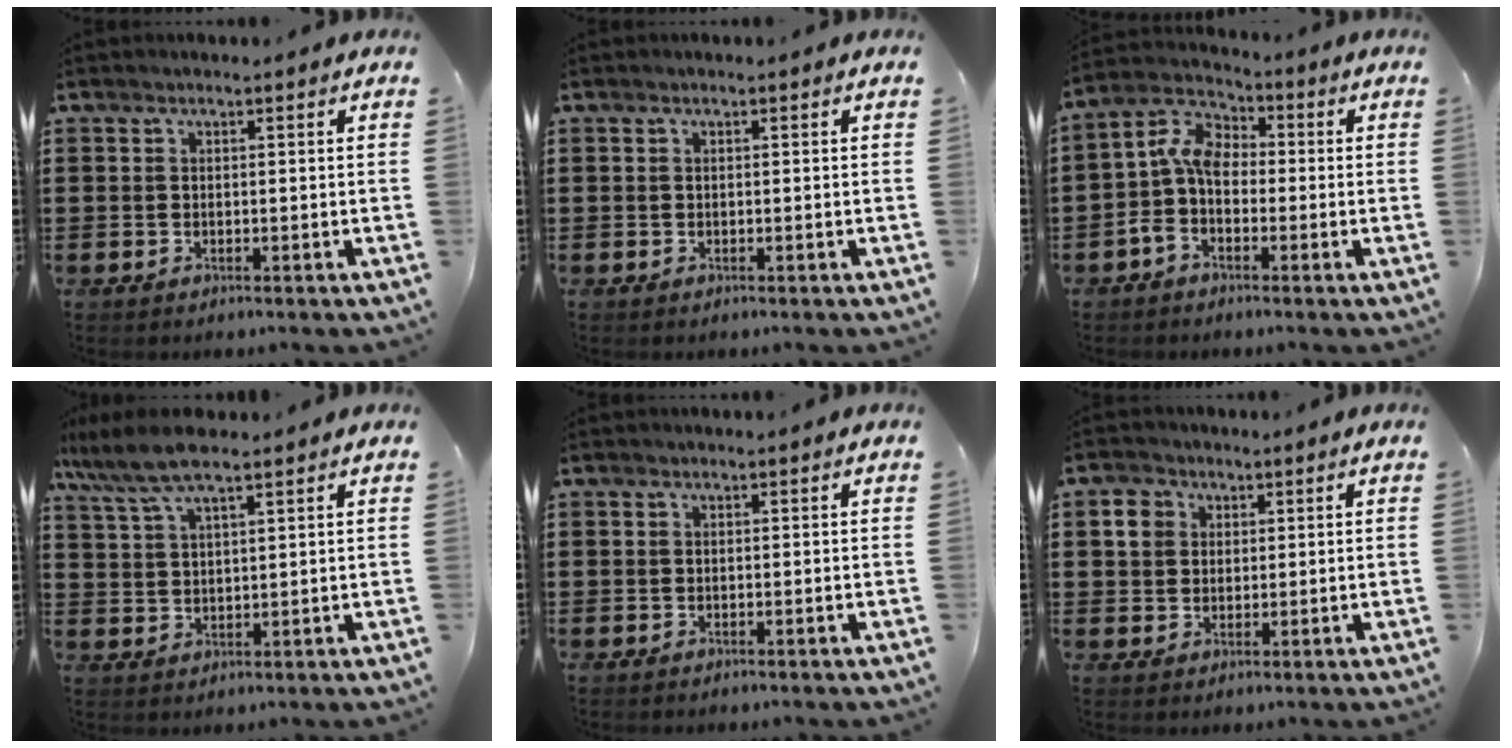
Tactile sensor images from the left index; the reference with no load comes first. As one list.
[{"total": 0.0}, {"total": 6.2, "force": [-0.7, 4.1, 4.7], "torque": [-0.128, 0.004, -0.026]}, {"total": 7.2, "force": [5.4, 1.6, 4.4], "torque": [-0.098, -0.006, 0.100]}, {"total": 0.0}, {"total": 3.9, "force": [1.4, 3.6, 0.7], "torque": [-0.025, 0.011, 0.022]}]